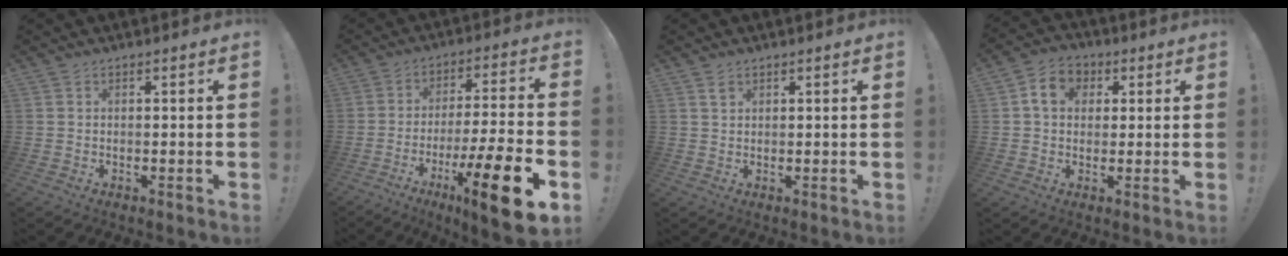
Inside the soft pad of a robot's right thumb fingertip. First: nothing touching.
{"total": 18.2, "force": [-9.0, 2.1, 15.7], "torque": [-0.244, 0.047, -0.137]}
{"total": 1.2, "force": [0.9, 0.6, 0.5], "torque": [-0.001, -0.004, 0.015]}
{"total": 8.3, "force": [2.0, 6.8, 4.2], "torque": [-0.063, 0.011, 0.040]}